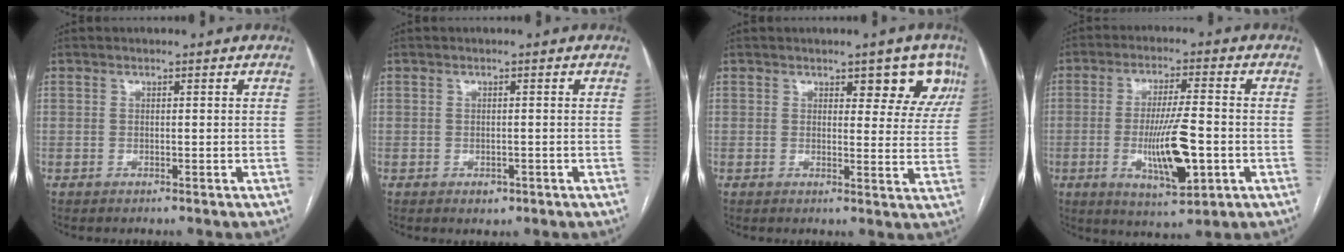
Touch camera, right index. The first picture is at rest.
{"total": 1.5, "force": [-0.7, 1.1, 0.7], "torque": [-0.007, 0.002, -0.003]}
{"total": 6.2, "force": [3.8, 3.0, 3.9], "torque": [-0.022, -0.001, 0.038]}
{"total": 11.1, "force": [-2.6, 2.1, 10.6], "torque": [-0.193, -0.011, -0.037]}